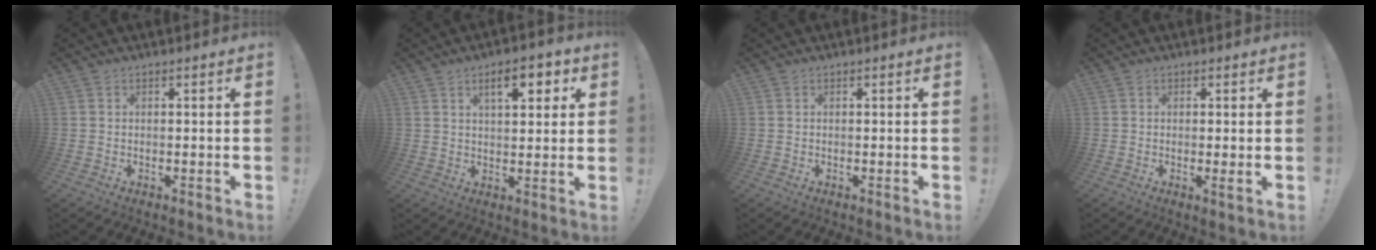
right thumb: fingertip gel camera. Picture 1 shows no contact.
{"total": 8.6, "force": [3.8, 3.4, 6.9], "torque": [-0.091, -0.006, 0.059]}
{"total": 0.0}
{"total": 2.0, "force": [0.3, -0.3, 1.9], "torque": [-0.025, -0.007, 0.003]}